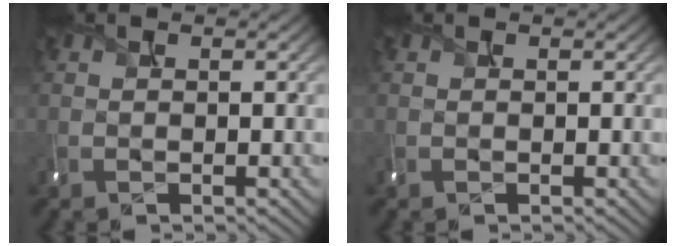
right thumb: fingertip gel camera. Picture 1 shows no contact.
{"total": 0.0}